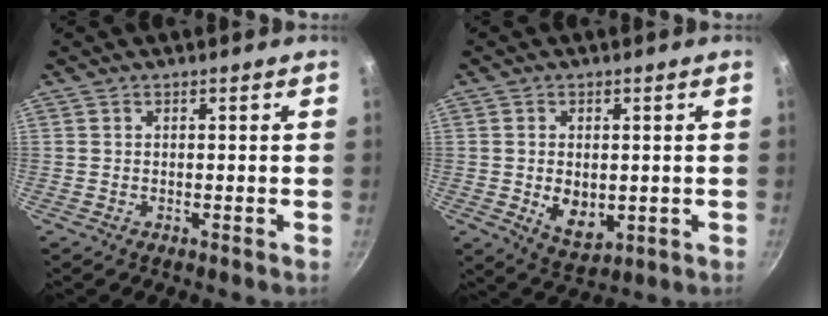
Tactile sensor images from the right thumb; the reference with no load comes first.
{"total": 7.2, "force": [-0.4, 4.8, 5.4], "torque": [-0.076, -0.015, 0.006]}